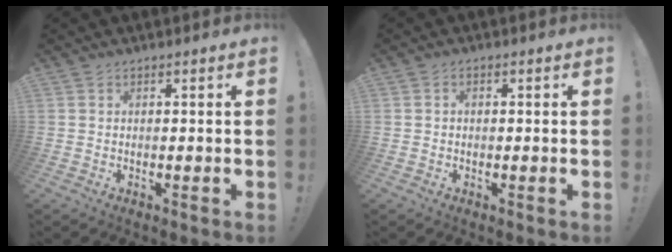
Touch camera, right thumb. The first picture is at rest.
{"total": 1.0, "force": [-0.4, 0.7, 0.6], "torque": [-0.012, 0.003, -0.006]}